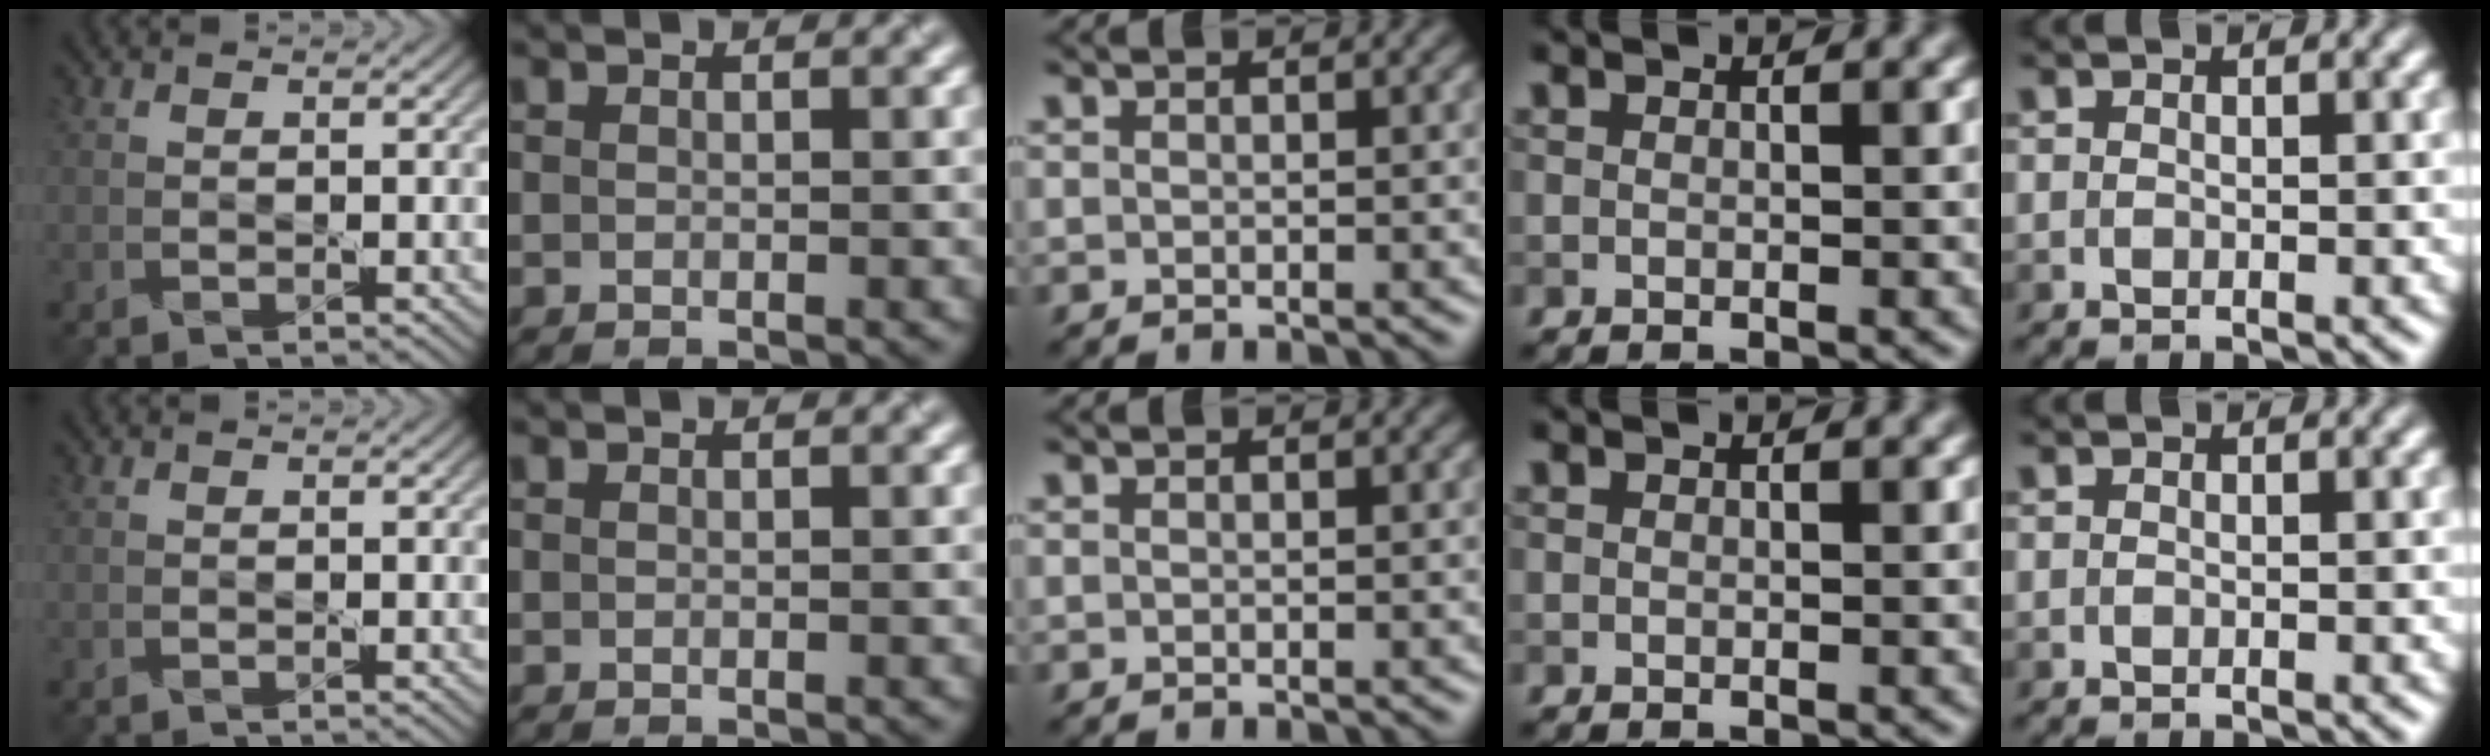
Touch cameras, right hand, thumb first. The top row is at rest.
{}